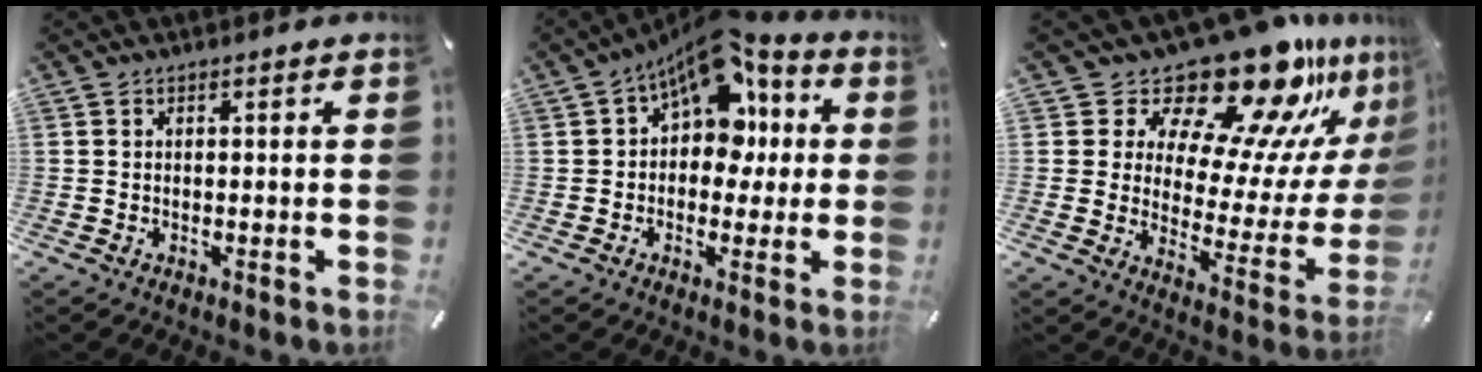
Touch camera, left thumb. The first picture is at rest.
{"total": 12.9, "force": [5.5, 8.5, 7.9], "torque": [-0.129, -0.038, 0.099]}
{"total": 19.7, "force": [16.8, 6.9, 7.7], "torque": [-0.107, -0.159, 0.273]}